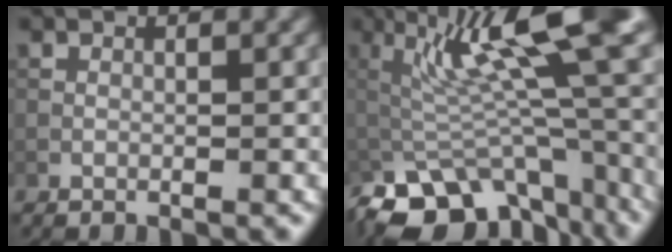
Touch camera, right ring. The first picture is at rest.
{"total": 11.7, "force": [-4.6, 3.5, 10.2], "torque": [-0.163, 0.012, -0.066]}